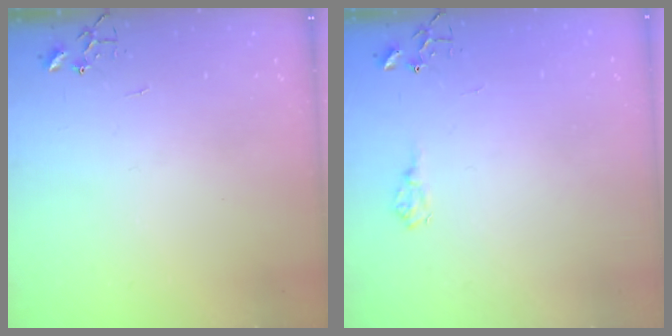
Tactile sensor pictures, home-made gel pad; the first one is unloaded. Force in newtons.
{"total": 6.8, "press": 6.8, "slide": 0.9}